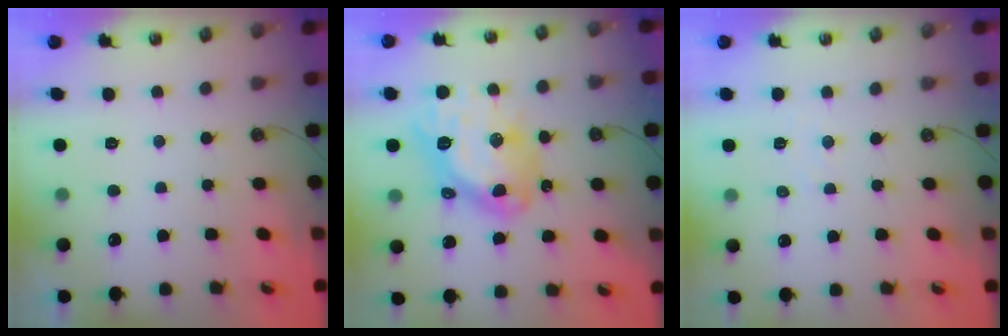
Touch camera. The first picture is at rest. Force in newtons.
{"total": 18.4, "press": 18.3, "slide": 1.9}
{"total": 3.6, "press": 3.6, "slide": 0.5}